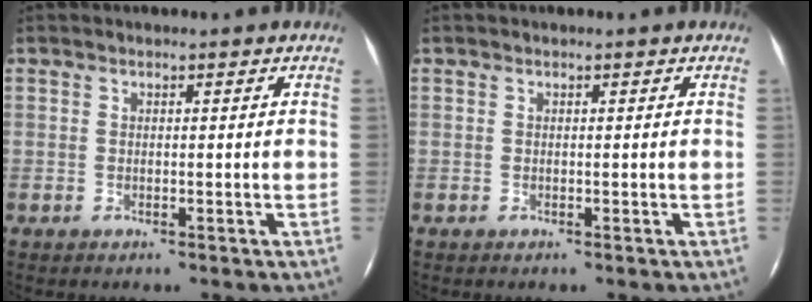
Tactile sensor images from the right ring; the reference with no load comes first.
{"total": 0.0}